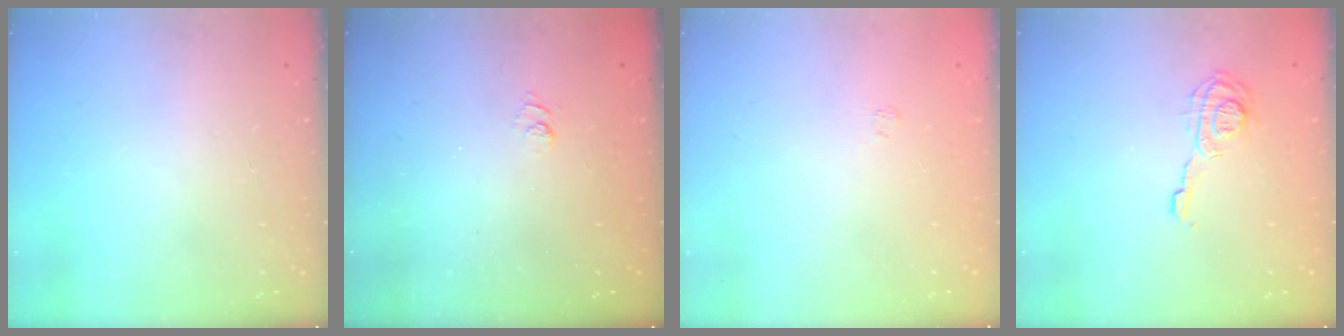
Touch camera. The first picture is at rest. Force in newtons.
{"total": 2.4, "press": 1.9, "slide": 1.4}
{"total": 1.8, "press": 1.4, "slide": 1.1}
{"total": 9.6, "press": 9.5, "slide": 1.2}